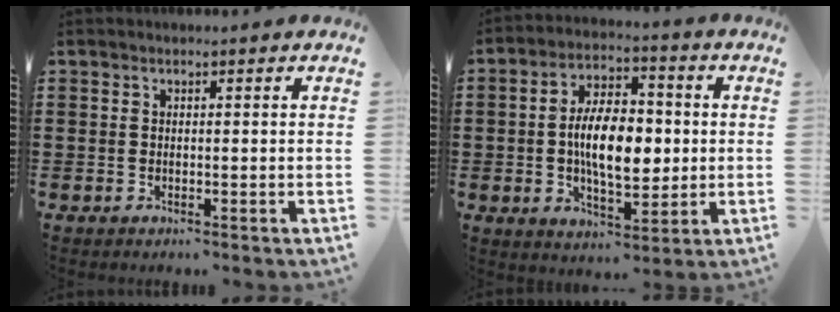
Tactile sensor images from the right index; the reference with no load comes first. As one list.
[{"total": 9.8, "force": [-0.2, 5.1, 8.4], "torque": [-0.146, 0.000, -0.010]}]